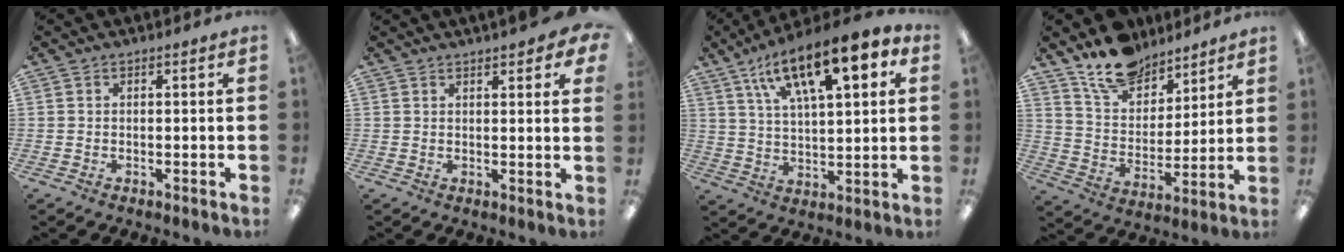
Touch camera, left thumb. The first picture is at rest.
{"total": 4.2, "force": [3.0, 0.8, 2.8], "torque": [-0.036, -0.012, 0.048]}
{"total": 17.5, "force": [10.1, 6.6, 12.7], "torque": [-0.209, -0.034, 0.168]}
{"total": 14.5, "force": [11.5, 7.4, 4.6], "torque": [-0.077, -0.071, 0.217]}